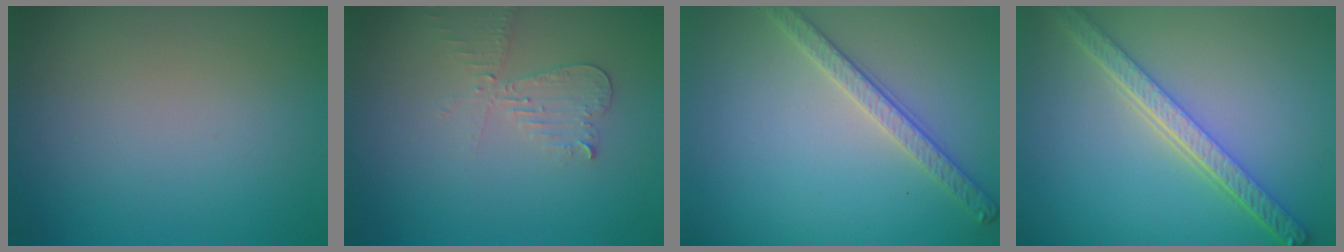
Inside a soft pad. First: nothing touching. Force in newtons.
{"total": 2.4, "press": 2.3, "slide": 0.5}
{"total": 2.8, "press": 2.7, "slide": 0.8}
{"total": 5.2, "press": 4.0, "slide": 3.3}